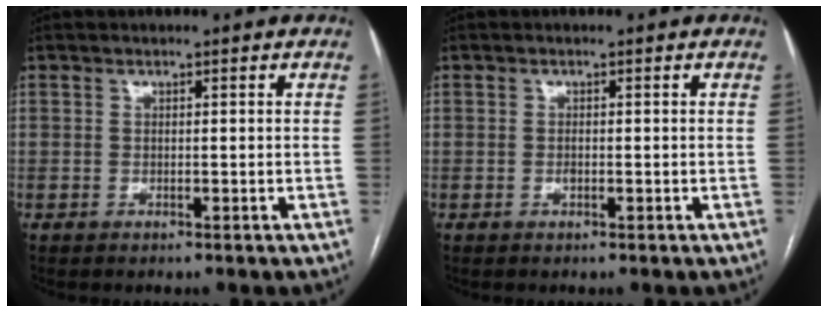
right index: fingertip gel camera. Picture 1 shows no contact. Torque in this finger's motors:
{"motor_torque": [0.14, -0.14, -0.01, 0.03]}